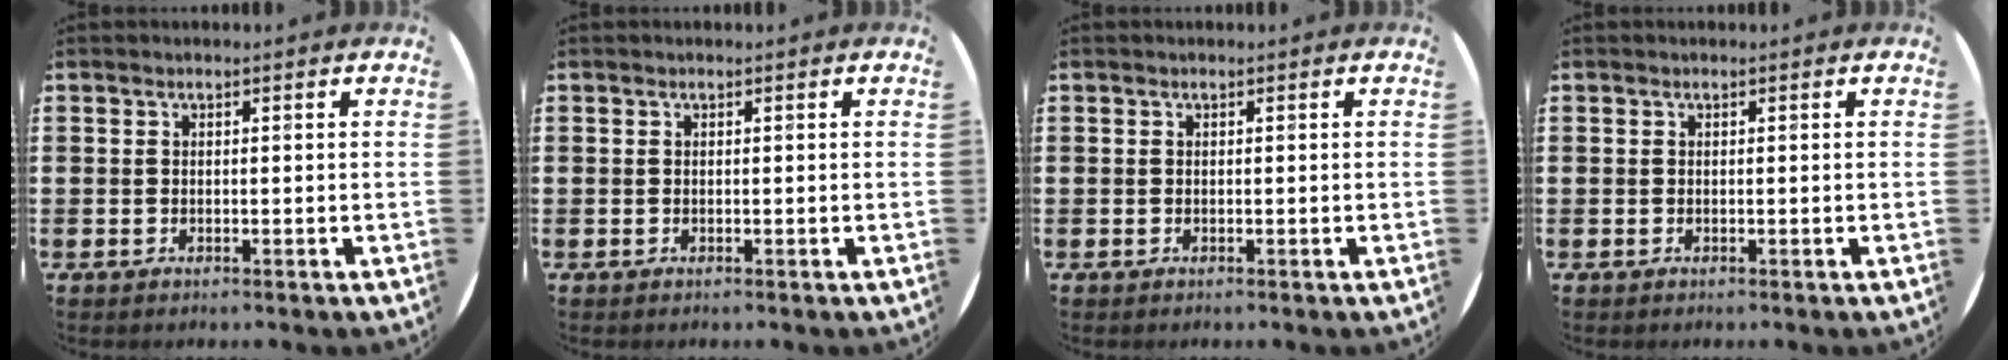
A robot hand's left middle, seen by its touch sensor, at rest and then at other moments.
{"total": 0.0}
{"total": 0.0}
{"total": 0.0}